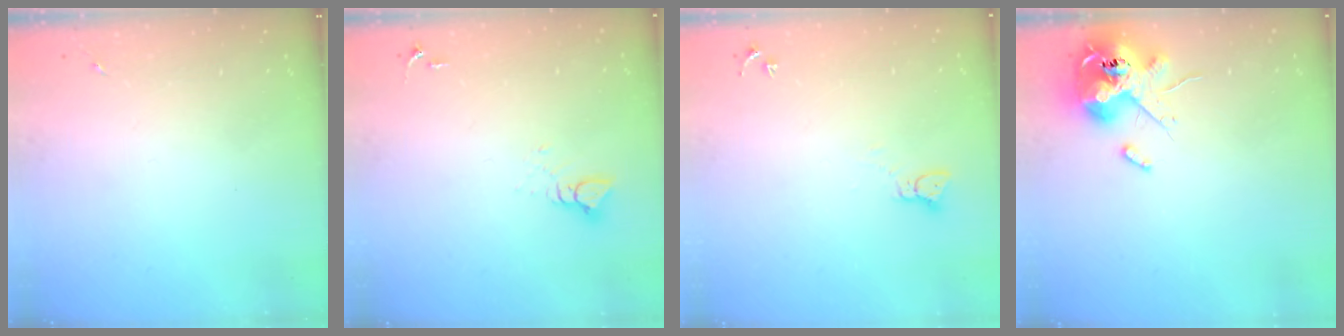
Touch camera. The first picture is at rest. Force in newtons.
{"total": 3.3, "press": 3.3, "slide": 0.3}
{"total": 2.3, "press": 2.3, "slide": 0.3}
{"total": 13.2, "press": 13.0, "slide": 2.2}